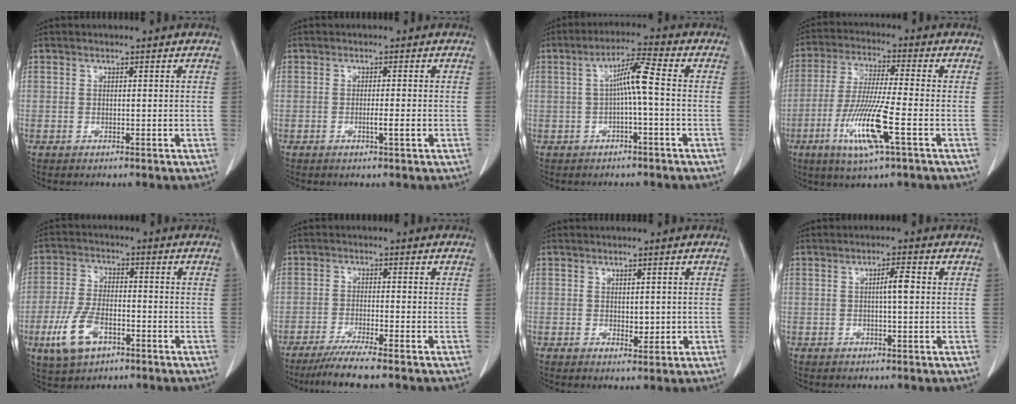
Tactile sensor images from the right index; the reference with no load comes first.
{"total": 1.8, "force": [-0.6, -0.1, 1.7], "torque": [-0.033, -0.001, -0.009]}
{"total": 5.5, "force": [-0.2, 0.0, 5.5], "torque": [-0.098, 0.019, -0.003]}
{"total": 11.8, "force": [-4.4, 0.3, 10.9], "torque": [-0.225, -0.021, -0.085]}
{"total": 8.7, "force": [-3.9, 4.3, 6.5], "torque": [-0.150, -0.002, -0.069]}
{"total": 6.3, "force": [-5.0, -1.1, 3.6], "torque": [-0.057, -0.019, -0.088]}
{"total": 2.1, "force": [0.0, 1.3, 1.7], "torque": [-0.024, -0.003, 0.007]}
{"total": 2.7, "force": [0.2, 0.2, 2.7], "torque": [-0.048, 0.004, 0.004]}